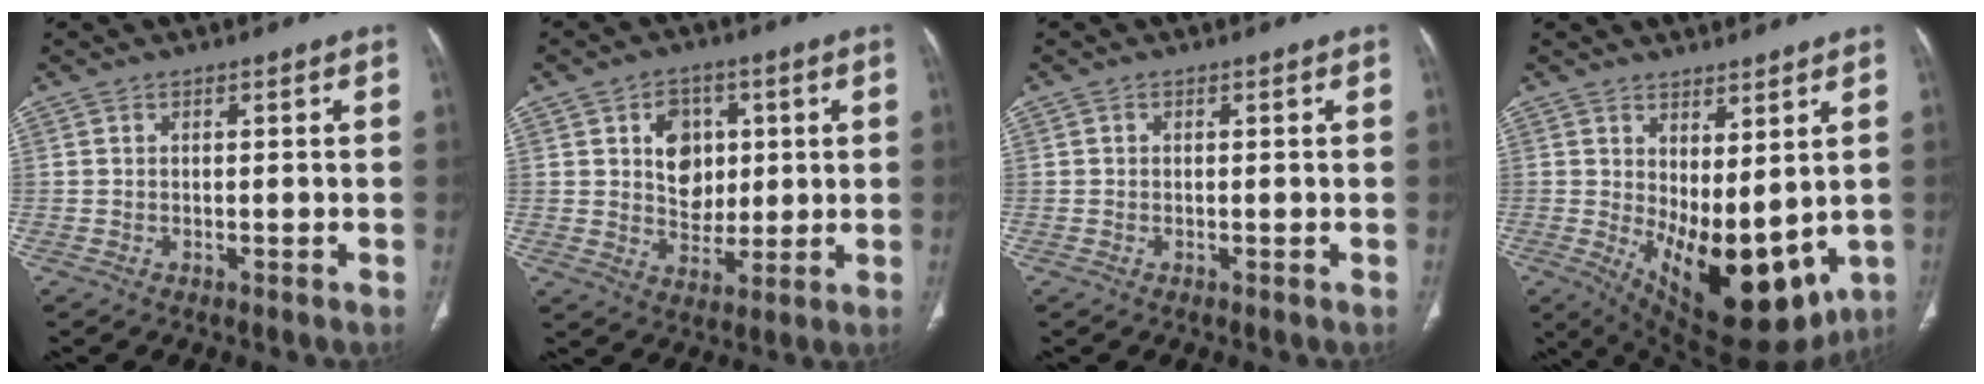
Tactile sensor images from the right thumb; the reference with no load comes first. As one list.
[{"total": 8.9, "force": [2.3, 7.1, 4.8], "torque": [-0.034, -0.008, 0.041]}, {"total": 0.0}, {"total": 17.2, "force": [-0.3, 8.2, 15.2], "torque": [-0.221, -0.033, 0.030]}]